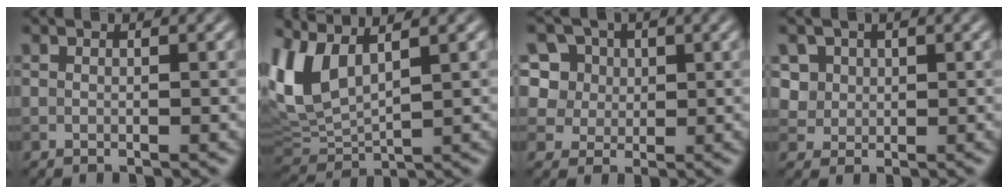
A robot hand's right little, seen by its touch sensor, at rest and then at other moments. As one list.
[{"total": 6.3, "force": [2.6, 3.1, 4.9], "torque": [-0.127, 0.002, 0.055]}, {"total": 9.8, "force": [4.4, 7.9, 3.9], "torque": [-0.096, 0.027, 0.061]}, {"total": 3.0, "force": [1.4, 2.4, 1.0], "torque": [-0.029, 0.003, 0.031]}]